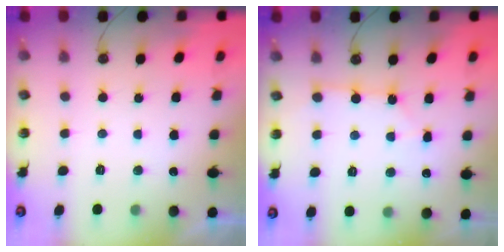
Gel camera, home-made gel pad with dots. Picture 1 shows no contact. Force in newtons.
{"total": 2.3, "press": 2.2, "slide": 0.3}